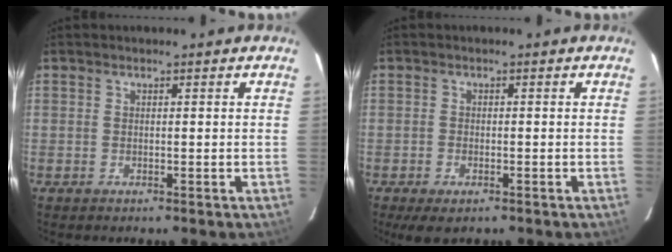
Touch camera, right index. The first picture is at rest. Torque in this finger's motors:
{"motor_torque": [0.41, -0.14, 0.07, 0.01]}